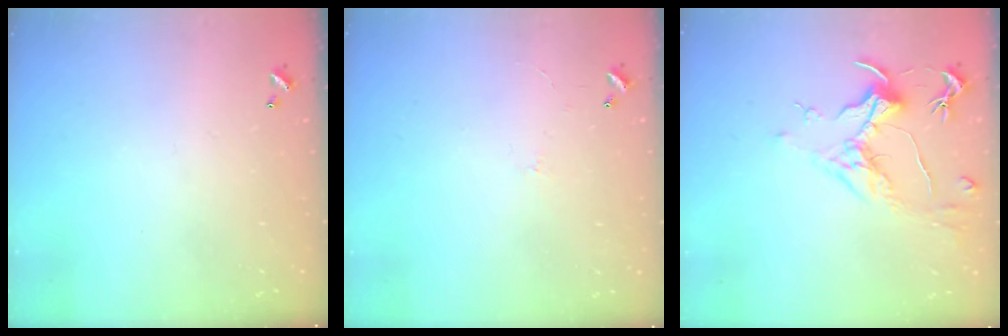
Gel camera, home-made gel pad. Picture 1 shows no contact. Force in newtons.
{"total": 1.8, "press": 1.7, "slide": 0.4}
{"total": 1.6, "press": 1.4, "slide": 0.7}